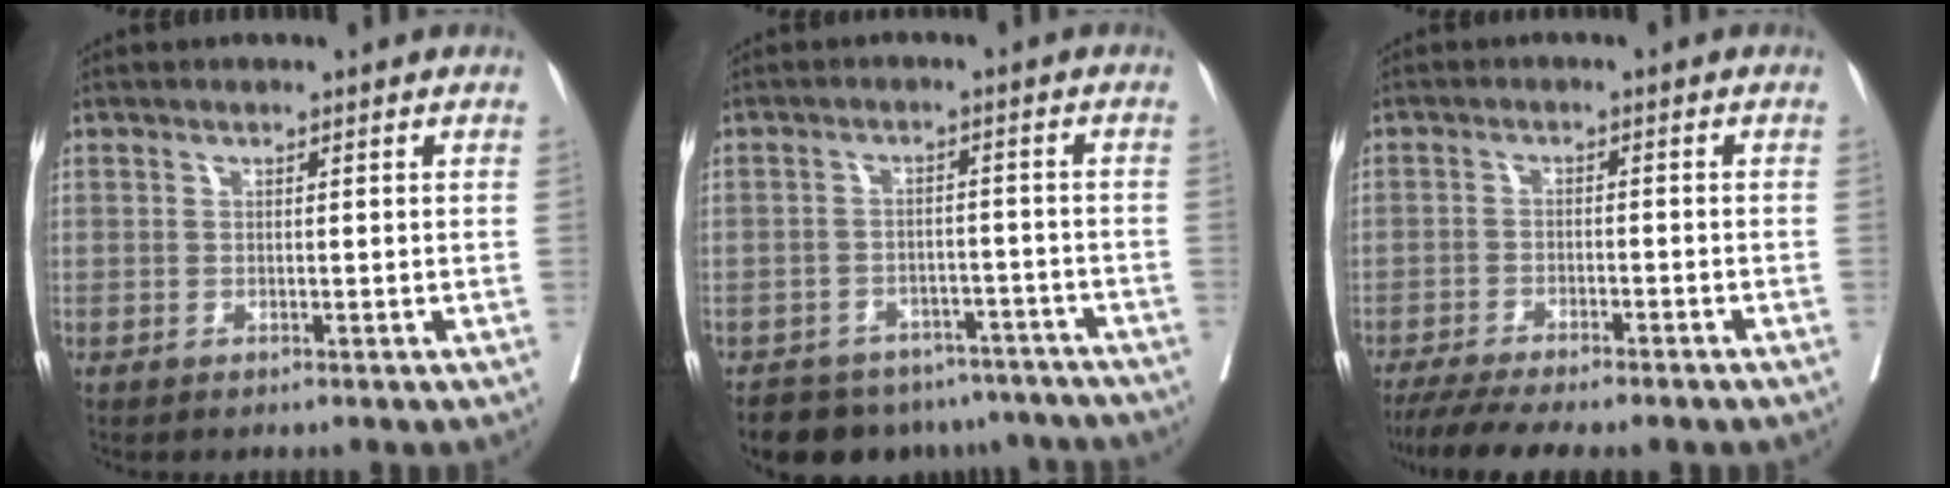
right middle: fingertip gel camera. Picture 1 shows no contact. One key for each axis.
{"total": 13.1, "fx": -10.9, "fy": 6.4, "fz": 3.2, "tx": -0.042, "ty": 0.015, "tz": -0.128}
{"total": 11.6, "fx": -9.8, "fy": 1.7, "fz": 6.1, "tx": -0.083, "ty": -0.011, "tz": -0.143}